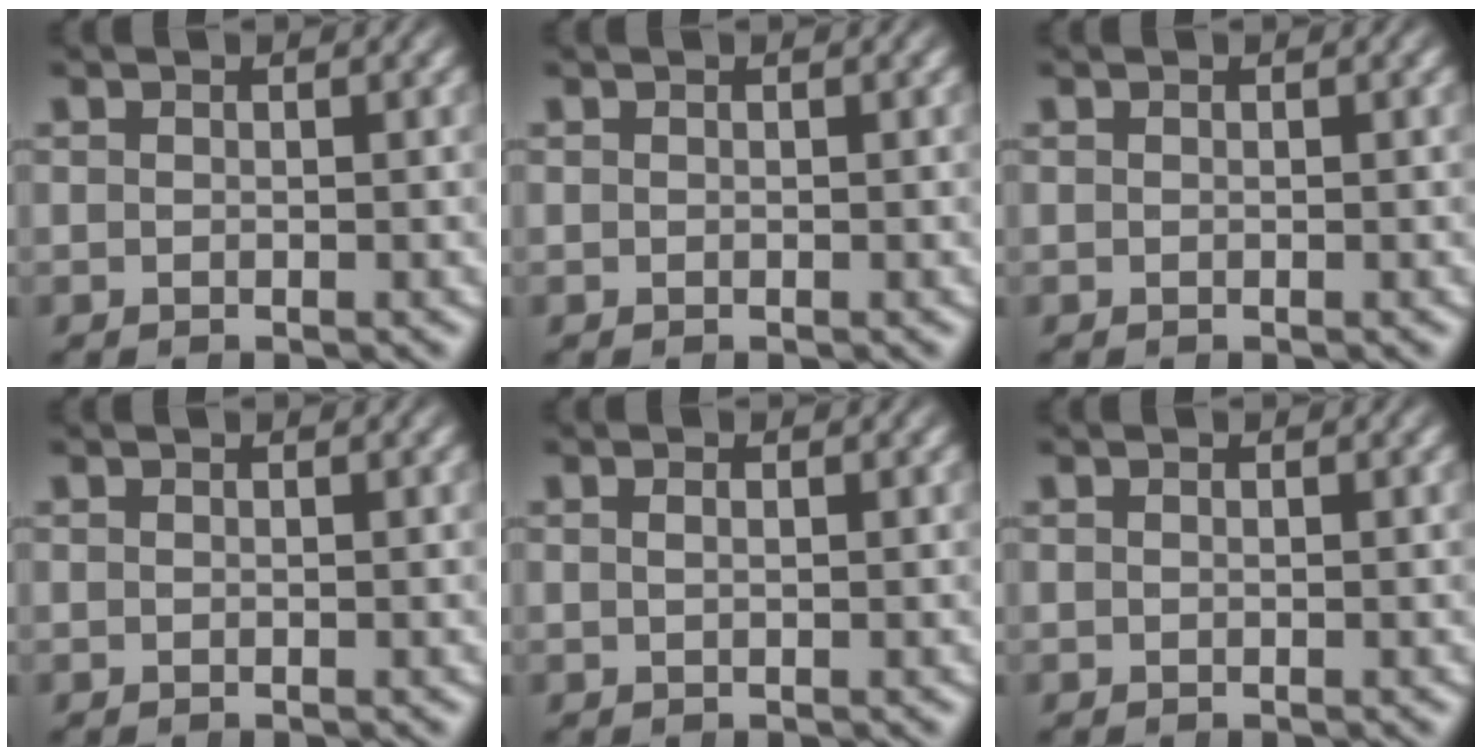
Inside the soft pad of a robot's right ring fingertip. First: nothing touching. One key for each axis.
{"total": 0.0}
{"total": 0.0}
{"total": 0.0}
{"total": 0.7, "fx": 0.0, "fy": -0.2, "fz": 0.7, "tx": -0.008, "ty": 0.003, "tz": 0.001}
{"total": 0.0}